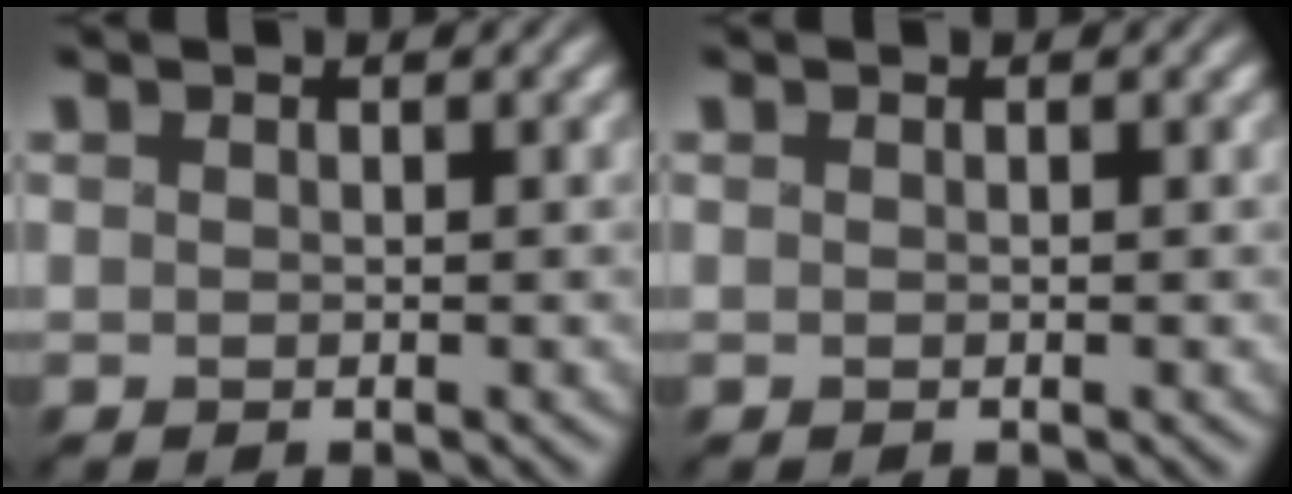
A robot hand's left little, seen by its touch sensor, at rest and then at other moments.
{"total": 0.0}